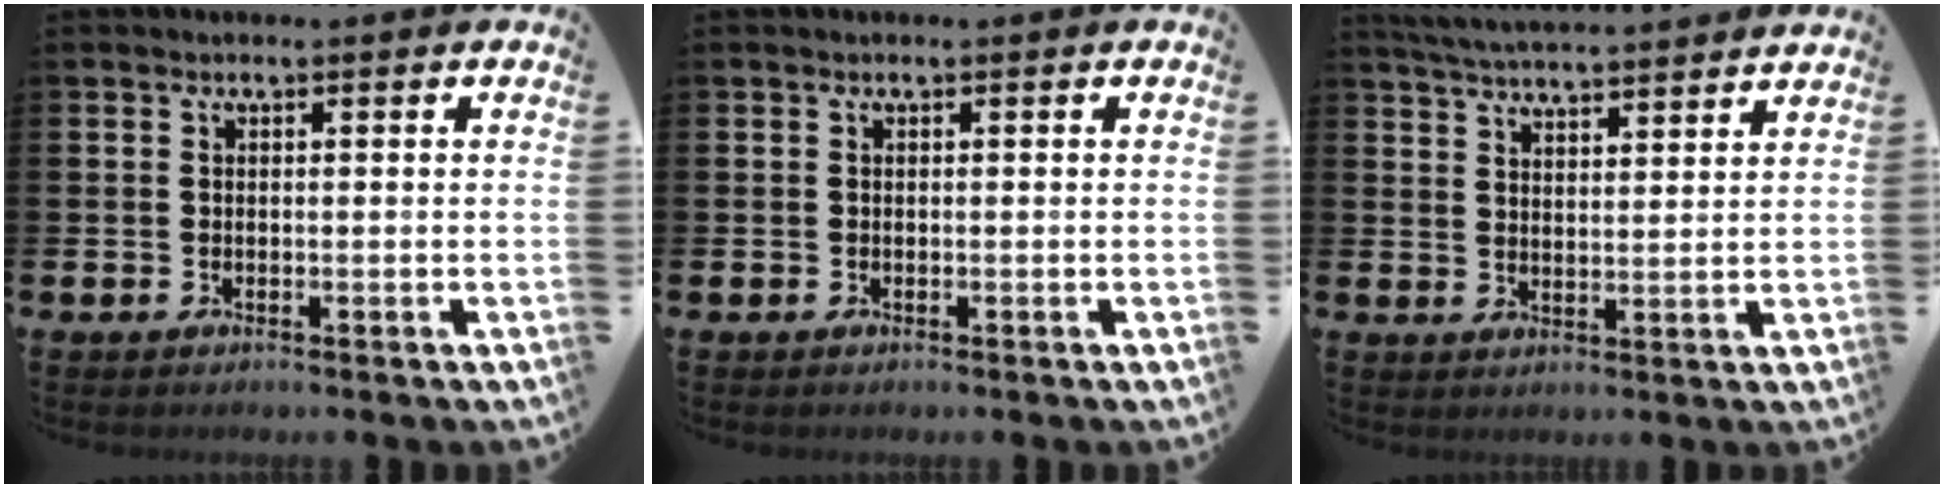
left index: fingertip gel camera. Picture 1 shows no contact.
{"total": 0.0}
{"total": 5.0, "force": [4.9, -0.1, 0.4], "torque": [-0.029, -0.030, 0.088]}